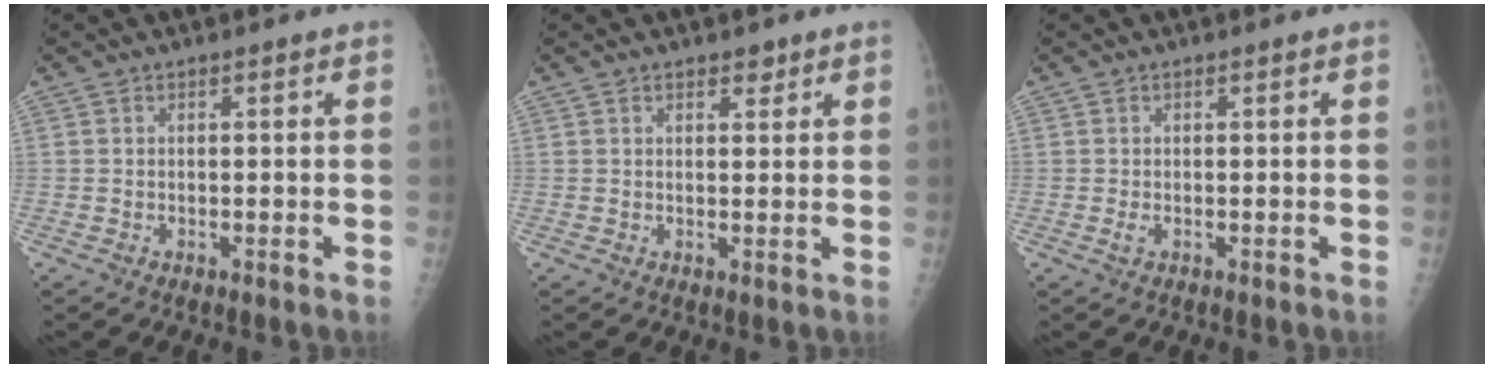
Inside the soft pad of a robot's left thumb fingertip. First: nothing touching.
{"total": 2.0, "force": [1.4, 1.1, 0.9], "torque": [0.001, -0.007, 0.017]}
{"total": 1.0, "force": [-0.1, 0.5, 0.9], "torque": [-0.020, 0.001, -0.003]}